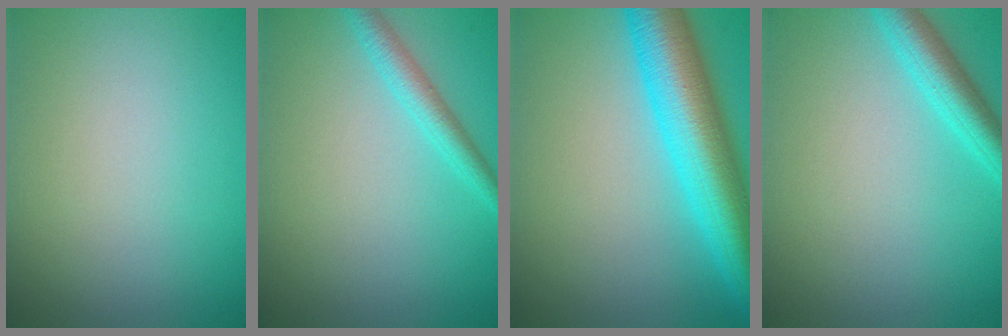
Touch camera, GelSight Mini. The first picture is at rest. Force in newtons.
{"total": 2.2, "press": 2.2, "slide": 0.1}
{"total": 9.7, "press": 9.7, "slide": 0.3}
{"total": 3.6, "press": 3.5, "slide": 0.2}